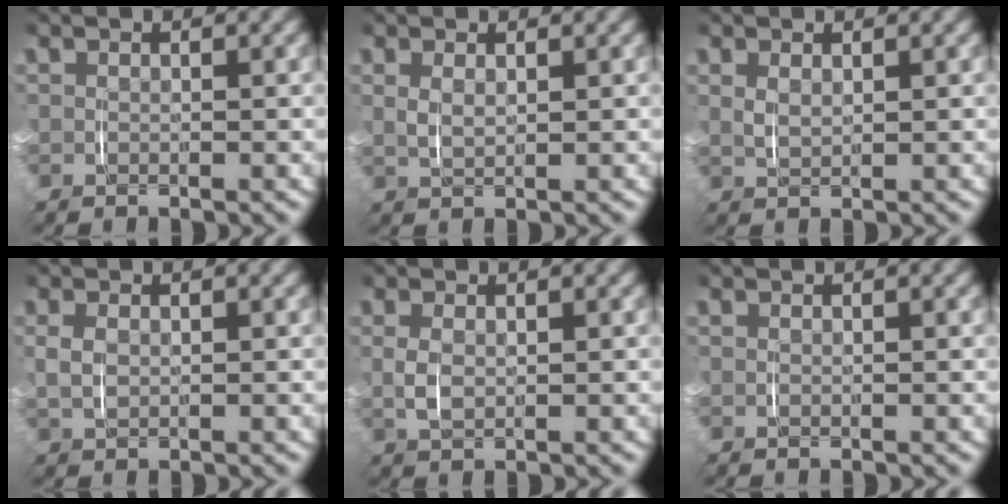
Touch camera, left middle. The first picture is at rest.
{"total": 0.9, "force": [0.5, -0.2, 0.8], "torque": [-0.017, -0.005, 0.017]}
{"total": 0.9, "force": [0.6, -0.1, 0.6], "torque": [-0.013, -0.004, 0.018]}
{"total": 1.1, "force": [0.1, 0.6, 1.0], "torque": [-0.020, -0.001, 0.007]}
{"total": 1.1, "force": [0.1, 0.2, 1.1], "torque": [-0.028, -0.006, 0.009]}
{"total": 0.0}